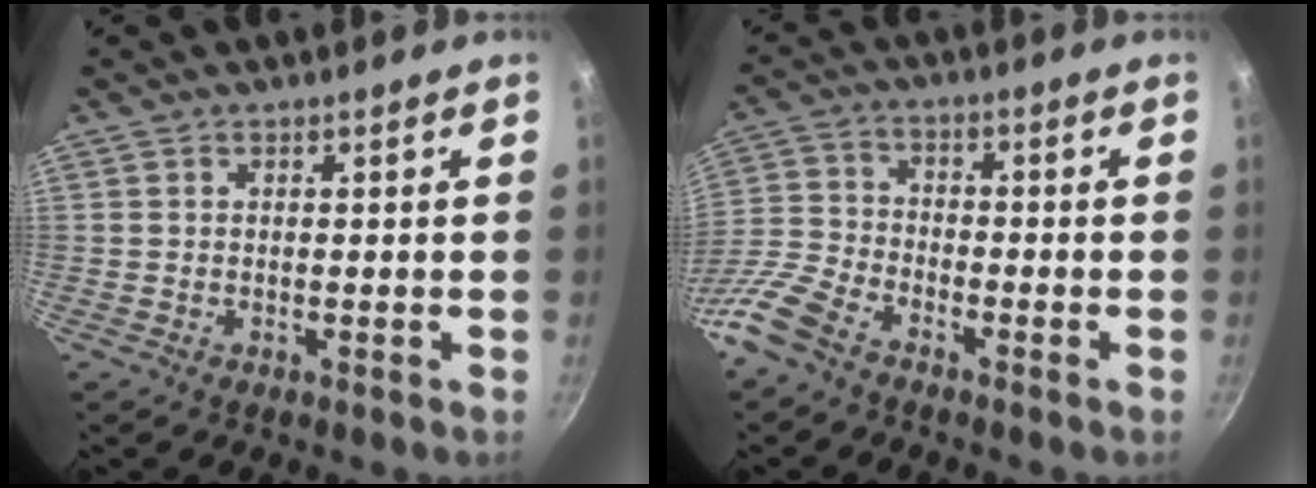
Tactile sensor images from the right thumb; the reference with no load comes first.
{"total": 9.4, "force": [-6.7, 4.2, 5.0], "torque": [-0.110, 0.039, -0.158]}